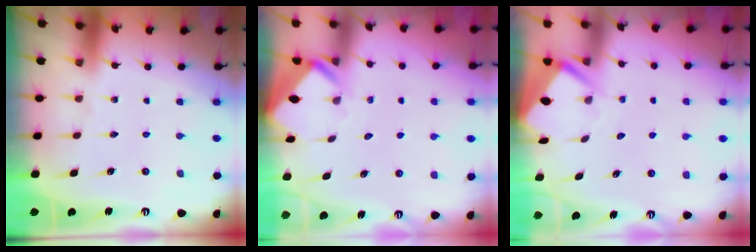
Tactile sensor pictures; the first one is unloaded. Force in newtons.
{"total": 2.5, "press": 2.4, "slide": 0.3}
{"total": 3.3, "press": 3.3, "slide": 0.3}